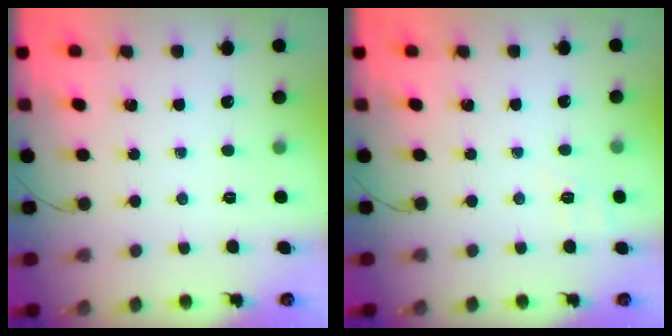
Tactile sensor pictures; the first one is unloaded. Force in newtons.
{"total": 7.2, "press": 6.9, "slide": 1.8}